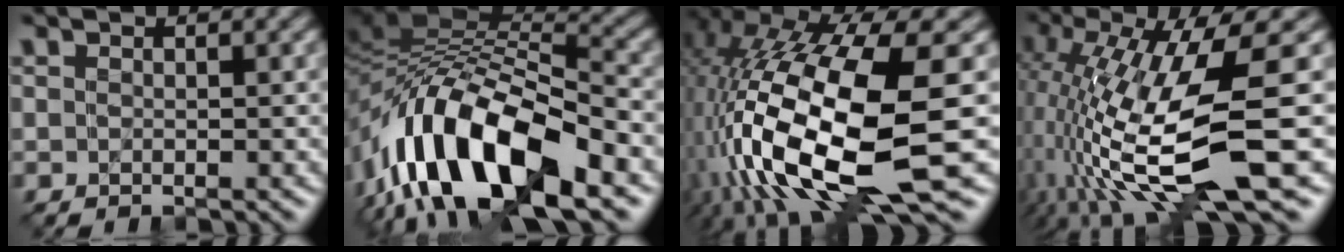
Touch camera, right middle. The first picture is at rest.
{"total": 14.6, "force": [-6.5, 6.4, 11.4], "torque": [-0.201, 0.015, -0.124]}
{"total": 16.4, "force": [-4.2, 6.3, 14.5], "torque": [-0.314, -0.018, -0.068]}
{"total": 12.2, "force": [-2.9, 3.7, 11.2], "torque": [-0.228, -0.014, -0.049]}